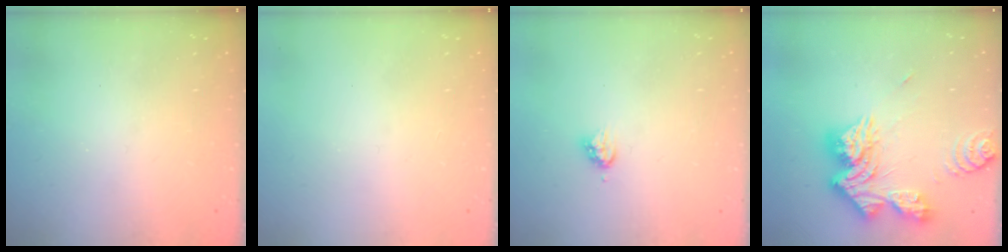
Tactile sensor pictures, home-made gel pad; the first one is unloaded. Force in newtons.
{"total": 0.0}
{"total": 4.2, "press": 4.1, "slide": 0.5}
{"total": 18.5, "press": 18.4, "slide": 1.6}